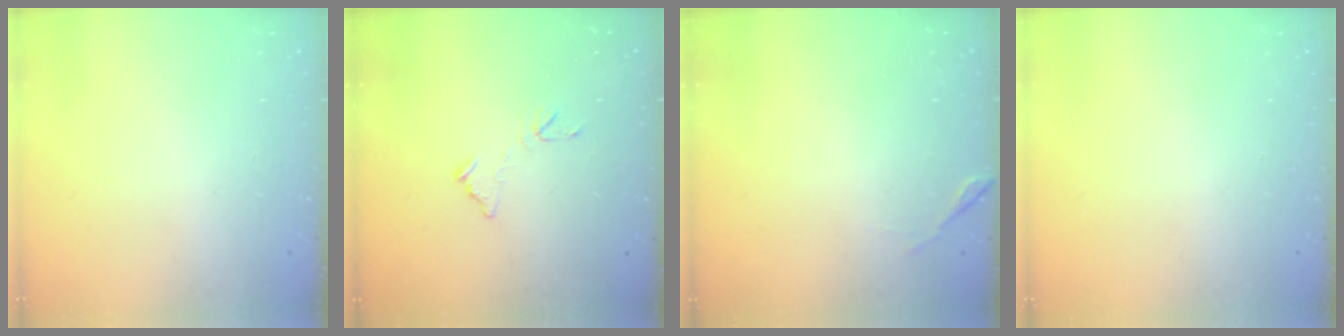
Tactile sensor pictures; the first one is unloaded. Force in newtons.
{"total": 7.8, "press": 7.8, "slide": 0.5}
{"total": 6.7, "press": 6.7, "slide": 0.2}
{"total": 0.0}